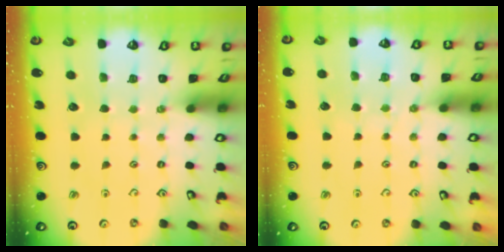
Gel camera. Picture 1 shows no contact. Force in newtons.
{"total": 5.6, "press": 5.6, "slide": 0.7}